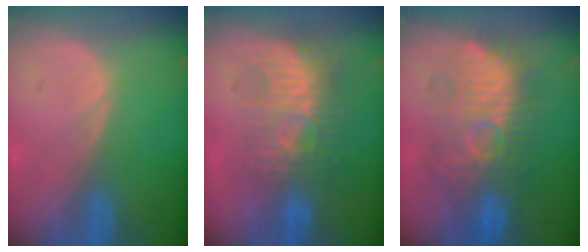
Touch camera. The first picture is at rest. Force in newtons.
{"total": 8.7, "press": 8.0, "slide": 3.4}
{"total": 9.9, "press": 9.9, "slide": 0.3}